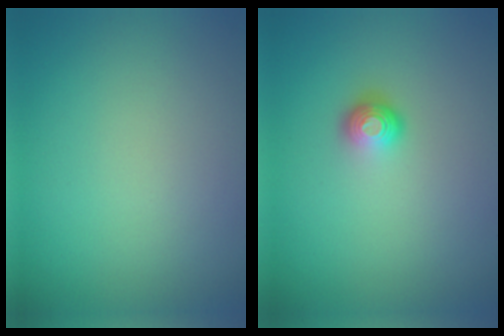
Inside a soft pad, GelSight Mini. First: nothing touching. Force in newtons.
{"total": 1.9, "press": 1.3, "slide": 1.4}